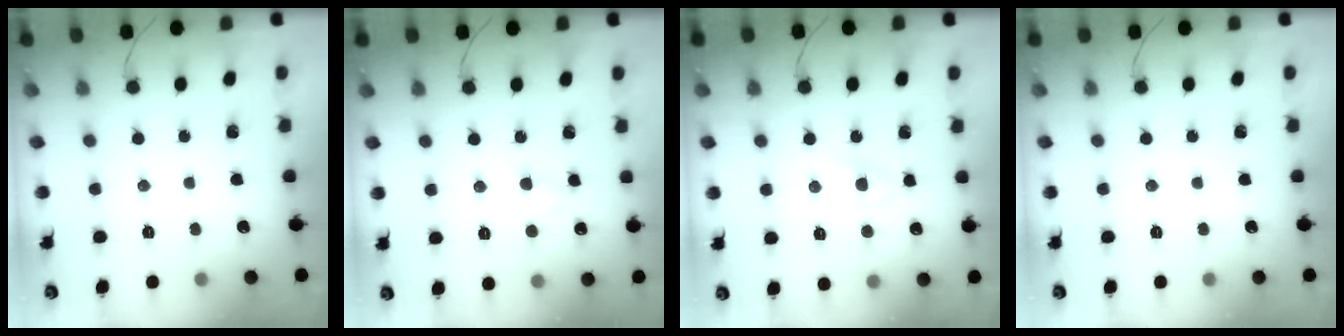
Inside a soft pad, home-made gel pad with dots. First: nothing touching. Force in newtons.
{"total": 3.1, "press": 2.9, "slide": 1.2}
{"total": 2.1, "press": 2.0, "slide": 0.7}
{"total": 0.0}